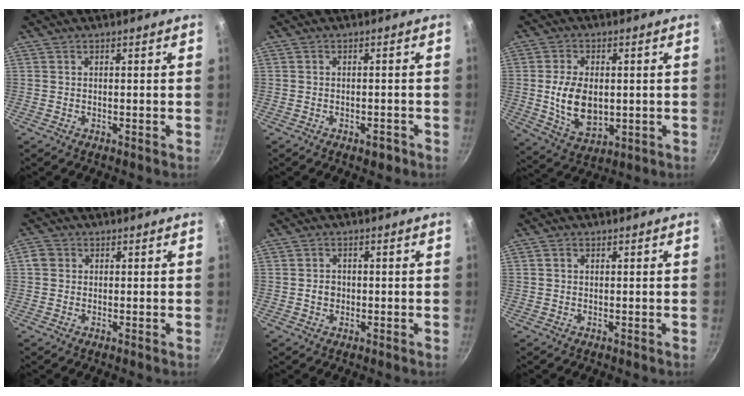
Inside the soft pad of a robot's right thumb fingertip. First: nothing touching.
{"total": 2.3, "force": [-1.4, 1.1, 1.4], "torque": [-0.012, 0.014, -0.013]}
{"total": 10.9, "force": [0.0, 6.8, 8.5], "torque": [-0.140, -0.014, 0.011]}
{"total": 2.6, "force": [0.3, 2.3, 1.0], "torque": [-0.009, 0.005, 0.000]}
{"total": 2.1, "force": [-0.3, 1.9, 1.0], "torque": [-0.008, 0.005, -0.006]}
{"total": 0.8, "force": [0.2, 0.7, 0.4], "torque": [-0.004, 0.002, 0.003]}